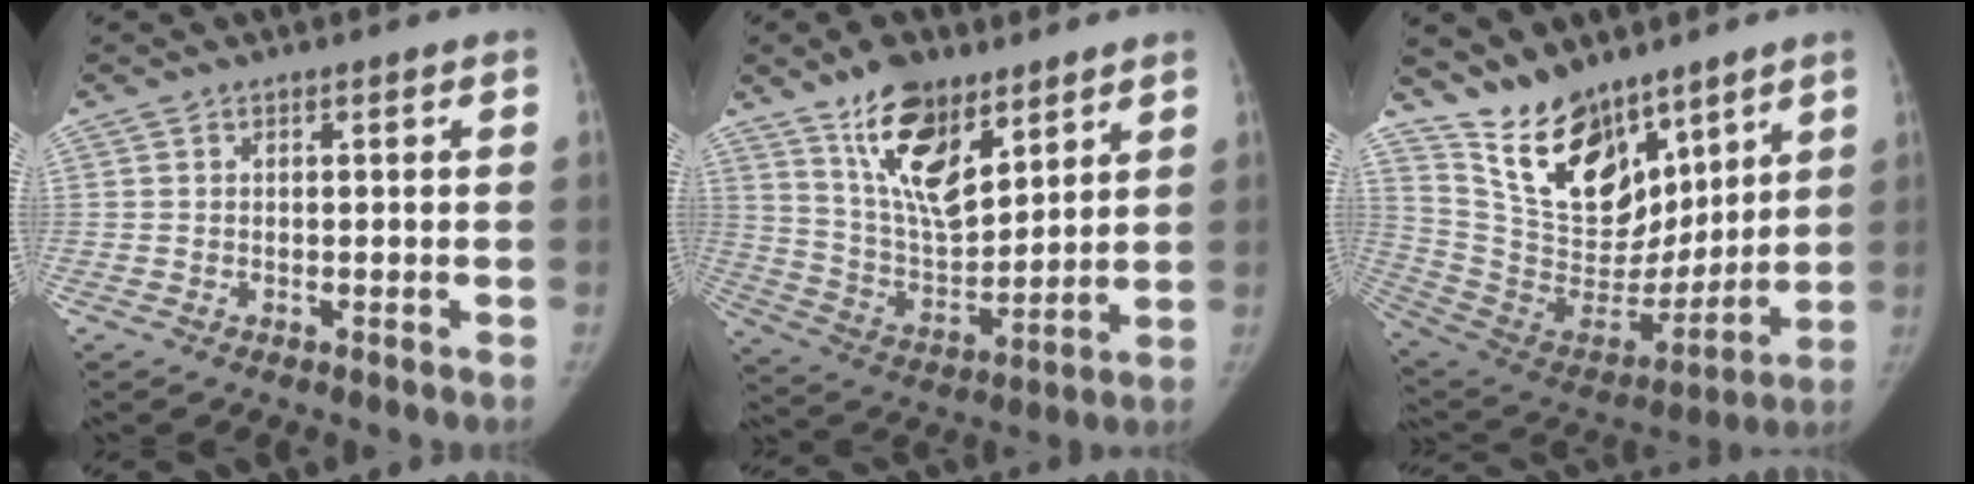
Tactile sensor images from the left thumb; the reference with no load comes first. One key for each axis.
{"total": 15.6, "fx": 9.8, "fy": 7.2, "fz": 9.7, "tx": -0.130, "ty": -0.060, "tz": 0.186}
{"total": 19.3, "fx": 13.9, "fy": 9.9, "fz": 9.0, "tx": -0.108, "ty": -0.080, "tz": 0.261}